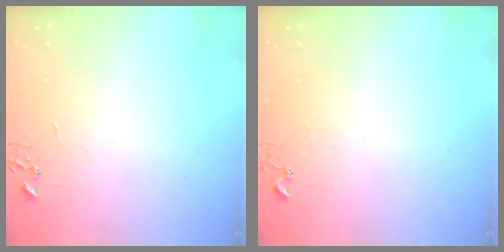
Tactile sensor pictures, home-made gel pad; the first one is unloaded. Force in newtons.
{"total": 2.7, "press": 2.7, "slide": 0.2}